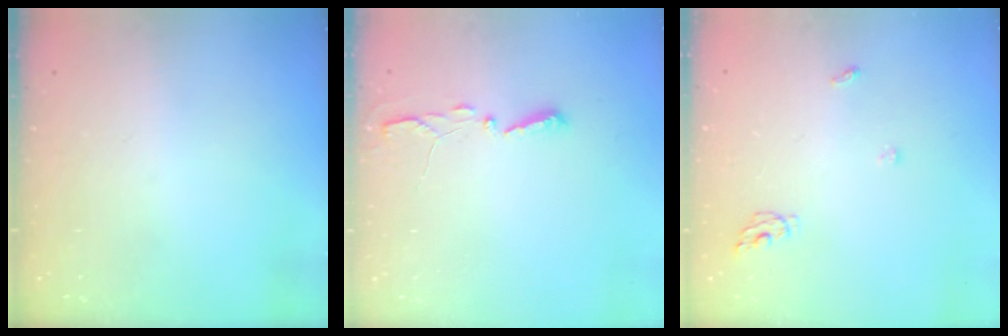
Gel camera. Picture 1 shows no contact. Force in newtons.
{"total": 3.5, "press": 3.5, "slide": 0.5}
{"total": 4.6, "press": 4.6, "slide": 0.5}